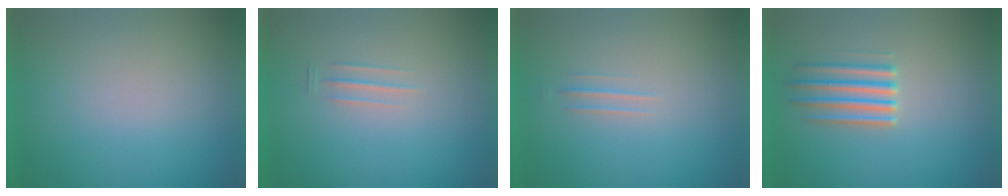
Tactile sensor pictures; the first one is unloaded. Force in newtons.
{"total": 1.4}
{"total": 1.5}
{"total": 2.5}